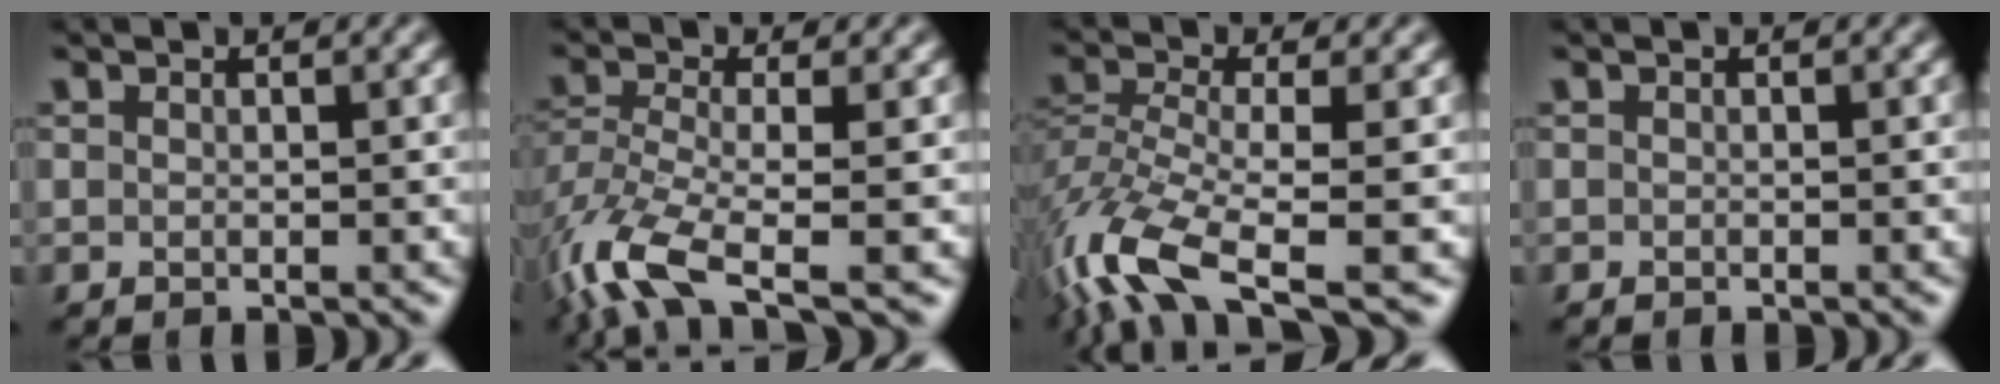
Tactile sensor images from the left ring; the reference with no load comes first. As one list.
[{"total": 8.5, "force": [-5.5, 2.4, 6.1], "torque": [-0.141, -0.009, -0.110]}, {"total": 9.9, "force": [-6.1, 2.8, 7.4], "torque": [-0.162, -0.006, -0.119]}, {"total": 0.0}]